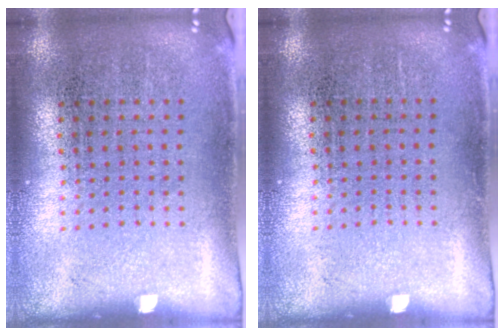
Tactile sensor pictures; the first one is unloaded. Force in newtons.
{"total": 0.0}